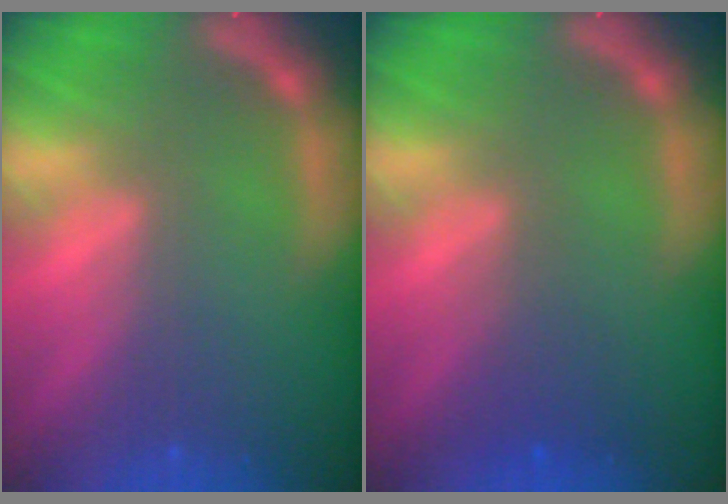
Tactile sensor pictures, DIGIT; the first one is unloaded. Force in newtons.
{"total": 2.0}